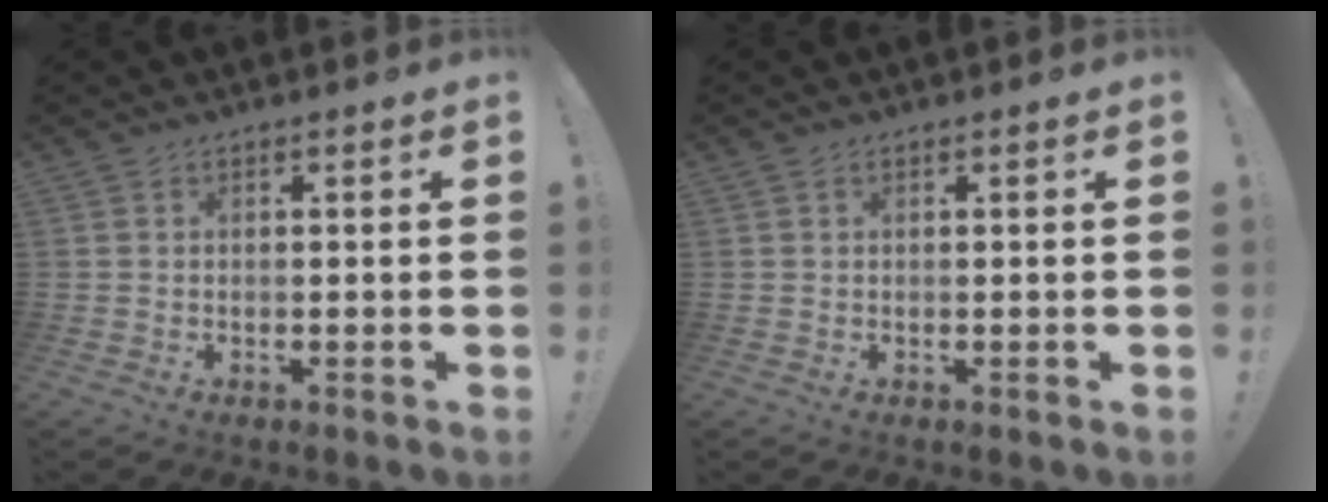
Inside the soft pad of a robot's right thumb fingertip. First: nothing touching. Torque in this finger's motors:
{"motor_torque": [0.04, -0.05, -0.22, 0.22, 0.04]}